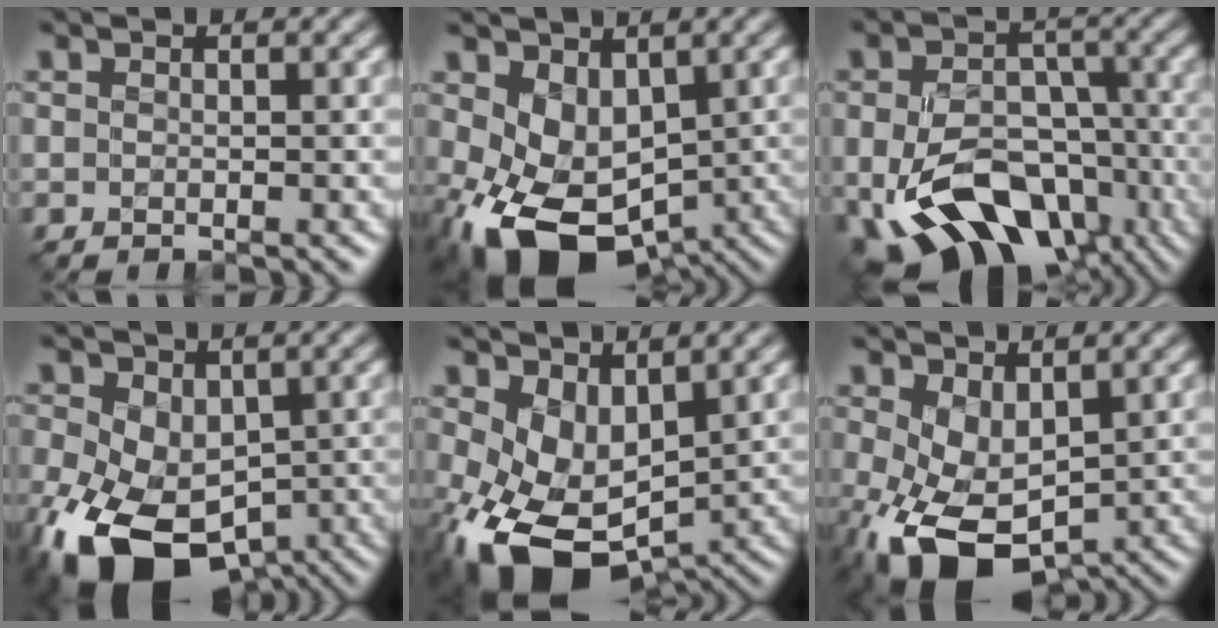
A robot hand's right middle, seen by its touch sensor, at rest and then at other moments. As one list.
[{"total": 8.8, "force": [-1.8, 6.0, 6.1], "torque": [-0.123, -0.020, -0.016]}, {"total": 11.9, "force": [-4.6, 7.6, 7.8], "torque": [-0.144, -0.015, -0.071]}, {"total": 13.0, "force": [-4.9, 8.3, 8.8], "torque": [-0.181, -0.034, -0.077]}, {"total": 8.5, "force": [-1.5, 5.5, 6.3], "torque": [-0.137, -0.020, -0.011]}, {"total": 6.9, "force": [-1.4, 4.2, 5.4], "torque": [-0.129, -0.016, -0.013]}]